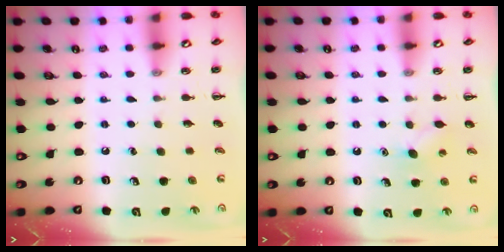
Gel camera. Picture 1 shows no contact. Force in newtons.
{"total": 4.8, "press": 4.6, "slide": 1.3}